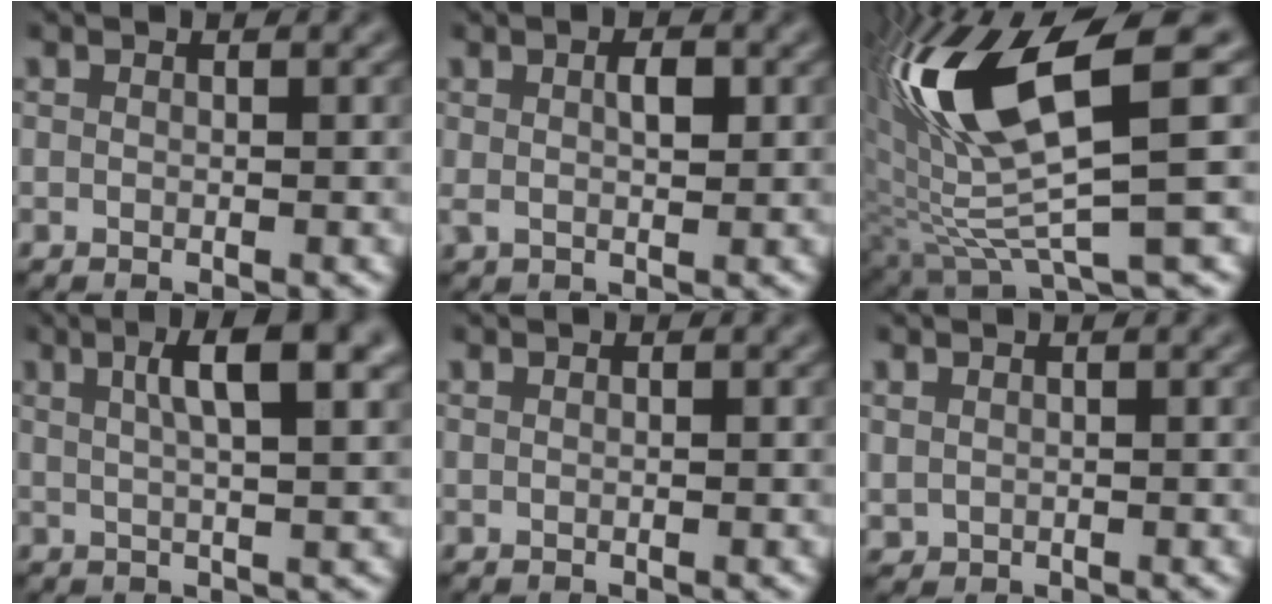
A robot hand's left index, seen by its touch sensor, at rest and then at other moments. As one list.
[{"total": 2.2, "force": [0.4, 1.0, 1.9], "torque": [-0.040, 0.001, 0.008]}, {"total": 11.9, "force": [2.7, 3.3, 11.1], "torque": [-0.229, -0.005, 0.057]}, {"total": 6.7, "force": [2.5, 1.8, 5.9], "torque": [-0.076, 0.010, 0.034]}, {"total": 0.0}, {"total": 0.6, "force": [0.3, 0.5, 0.1], "torque": [-0.007, -0.003, 0.012]}]